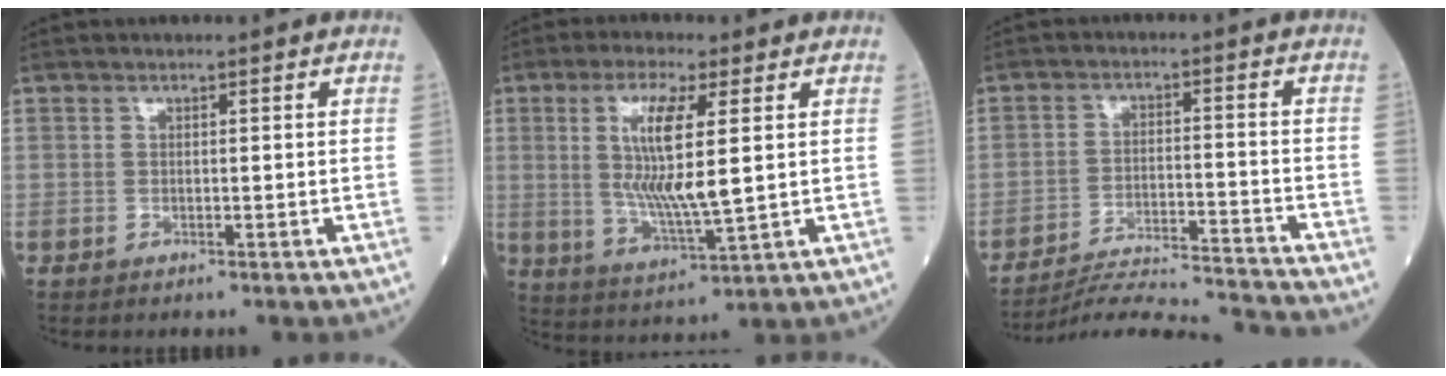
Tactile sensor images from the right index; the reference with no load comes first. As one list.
[{"total": 10.2, "force": [1.9, 1.1, 10.0], "torque": [-0.205, -0.013, 0.037]}, {"total": 14.6, "force": [-14.3, -1.5, 2.6], "torque": [-0.035, -0.007, -0.219]}]